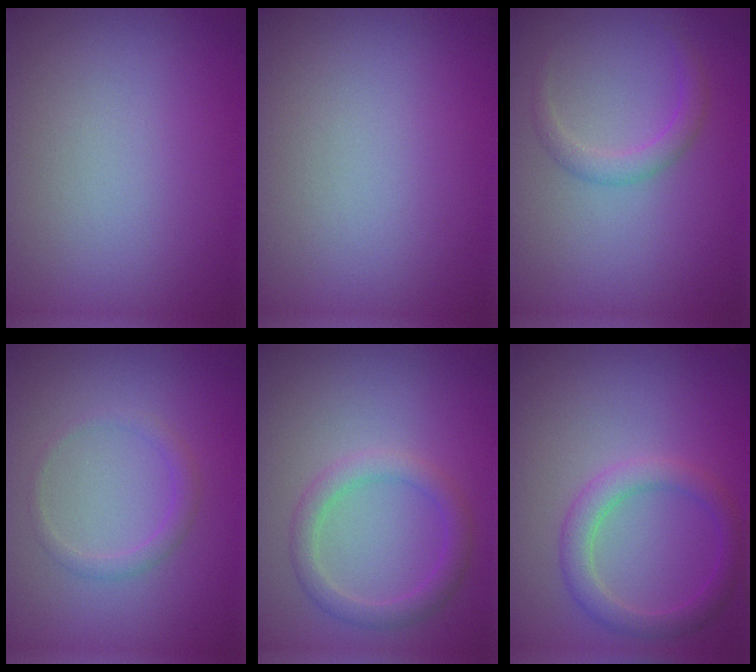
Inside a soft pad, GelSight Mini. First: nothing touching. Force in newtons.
{"total": 0.0}
{"total": 1.7, "press": 1.7, "slide": 0.1}
{"total": 1.3, "press": 1.3, "slide": 0.1}
{"total": 2.4, "press": 2.4, "slide": 0.1}
{"total": 2.8, "press": 2.8, "slide": 0.1}